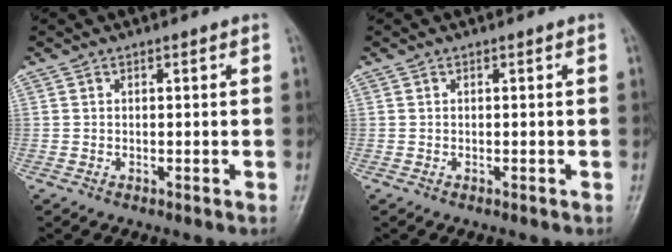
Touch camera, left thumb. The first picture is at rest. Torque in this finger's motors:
{"motor_torque": [0.00, 0.00, -0.03, 0.03, 0.00]}